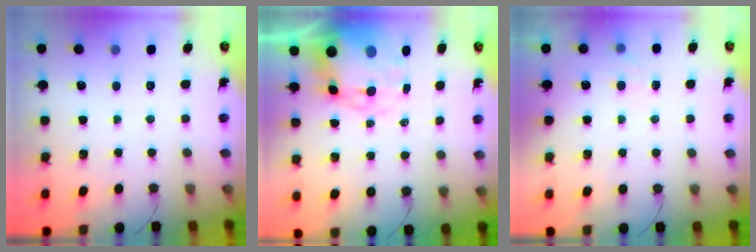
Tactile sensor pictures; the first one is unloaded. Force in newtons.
{"total": 10.1, "press": 9.7, "slide": 2.9}
{"total": 5.6, "press": 5.5, "slide": 1.3}